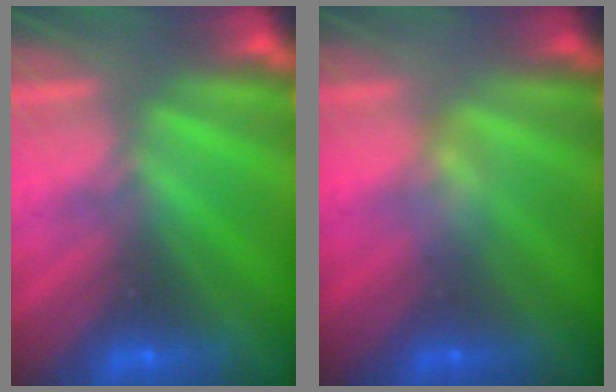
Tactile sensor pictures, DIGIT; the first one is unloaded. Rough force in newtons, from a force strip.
{"total": 2.3}